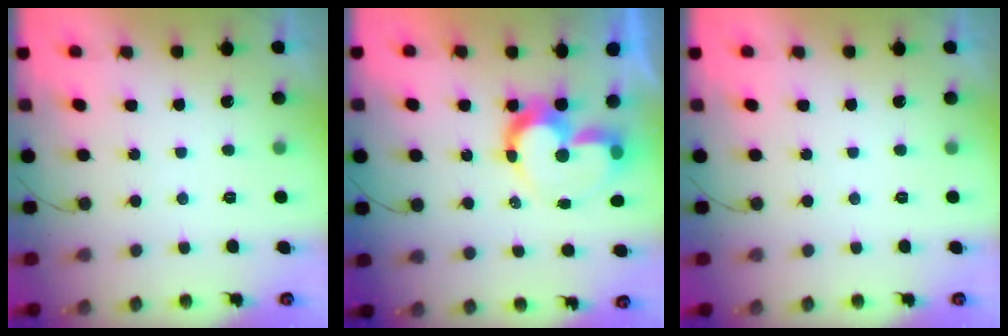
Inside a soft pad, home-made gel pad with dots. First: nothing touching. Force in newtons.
{"total": 11.8, "press": 11.8, "slide": 1.0}
{"total": 0.0}